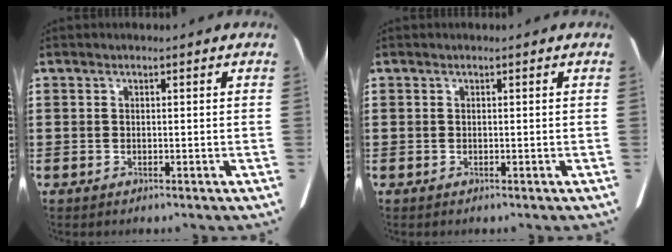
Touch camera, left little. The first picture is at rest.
{"total": 0.0}